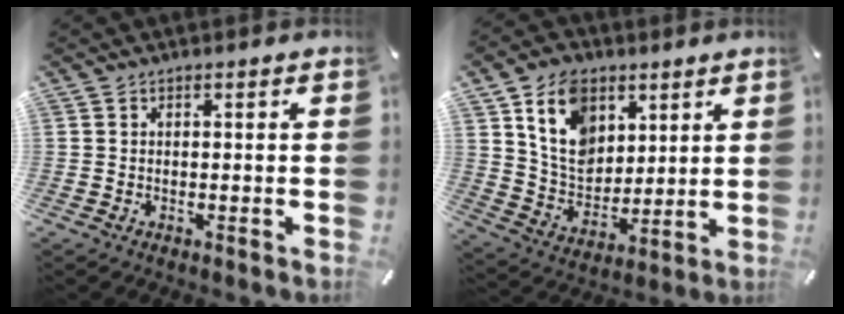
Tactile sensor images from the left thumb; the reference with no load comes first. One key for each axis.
{"total": 12.7, "fx": 6.3, "fy": 9.7, "fz": 5.3, "tx": -0.101, "ty": -0.029, "tz": 0.122}